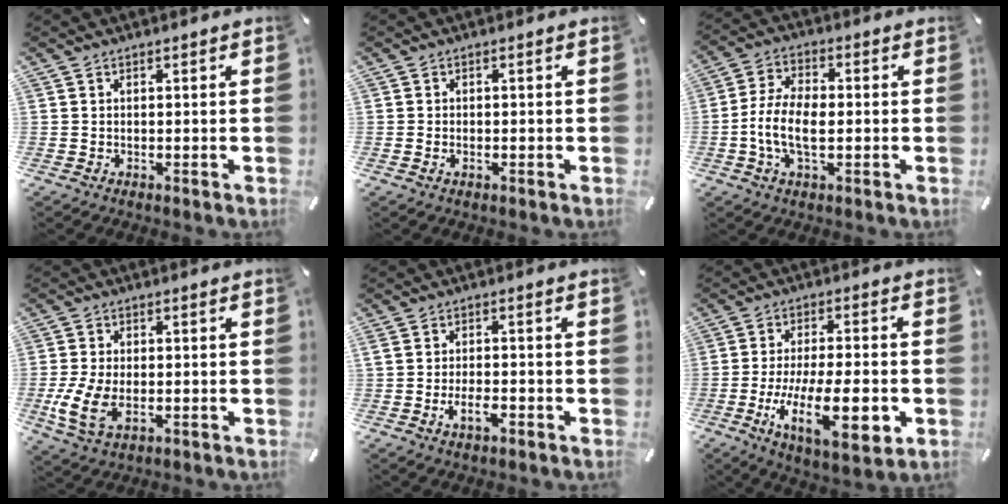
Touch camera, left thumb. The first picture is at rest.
{"total": 1.2, "force": [-0.4, 0.4, 1.1], "torque": [-0.019, -0.002, -0.006]}
{"total": 9.1, "force": [-1.8, 4.7, 7.6], "torque": [-0.160, 0.001, -0.032]}
{"total": 8.3, "force": [-1.6, 4.9, 6.4], "torque": [-0.145, -0.004, -0.027]}
{"total": 4.8, "force": [-1.9, 1.8, 4.0], "torque": [-0.070, 0.007, -0.034]}
{"total": 17.2, "force": [-4.6, 6.0, 15.5], "torque": [-0.268, -0.008, -0.068]}